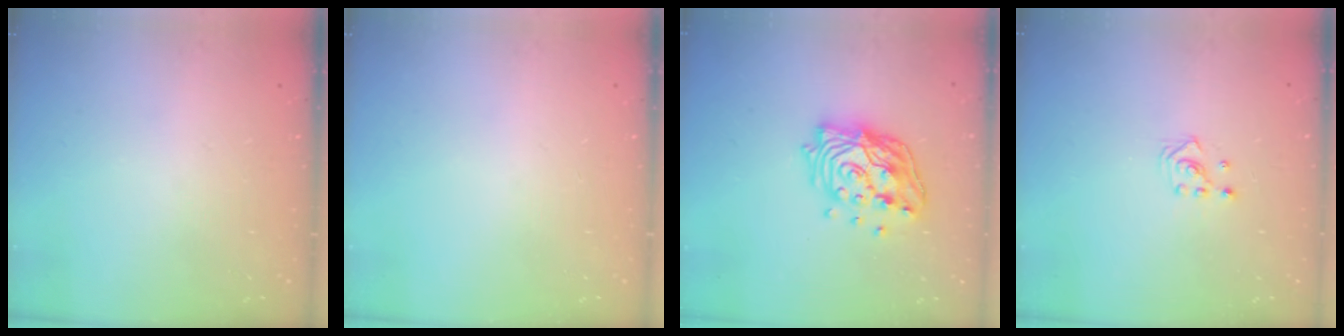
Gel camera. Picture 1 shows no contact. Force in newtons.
{"total": 0.0}
{"total": 17.6, "press": 17.0, "slide": 4.2}
{"total": 2.8, "press": 2.8, "slide": 0.3}